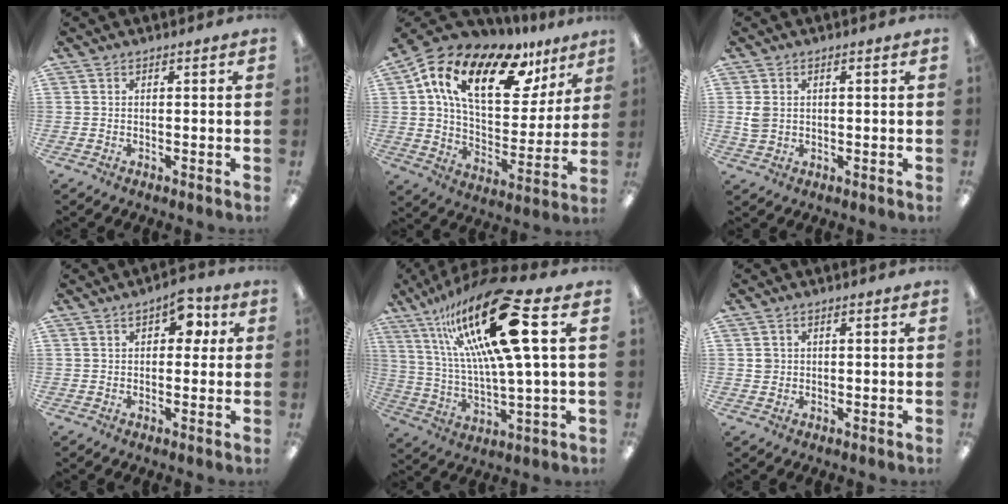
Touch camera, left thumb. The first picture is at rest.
{"total": 21.0, "force": [11.9, 10.1, 14.1], "torque": [-0.254, -0.057, 0.205]}
{"total": 3.4, "force": [0.4, 2.6, 2.2], "torque": [-0.036, 0.004, 0.005]}
{"total": 7.4, "force": [2.7, 4.1, 5.5], "torque": [-0.061, -0.007, 0.040]}
{"total": 25.8, "force": [12.1, 6.1, 22.0], "torque": [-0.401, -0.059, 0.185]}
{"total": 2.0, "force": [0.2, 1.9, 0.6], "torque": [-0.006, 0.002, 0.001]}